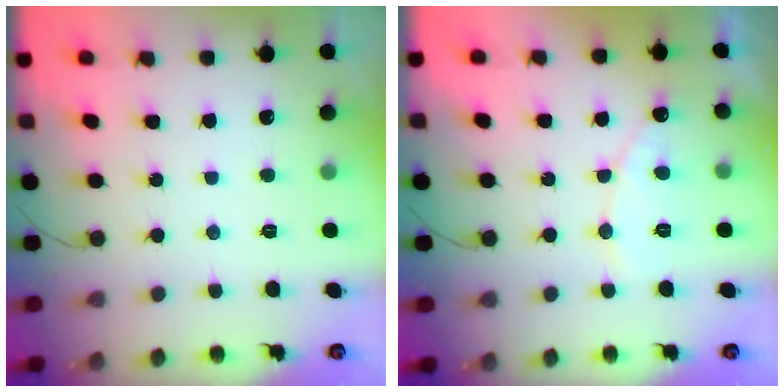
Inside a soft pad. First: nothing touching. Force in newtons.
{"total": 7.9, "press": 7.9, "slide": 0.7}